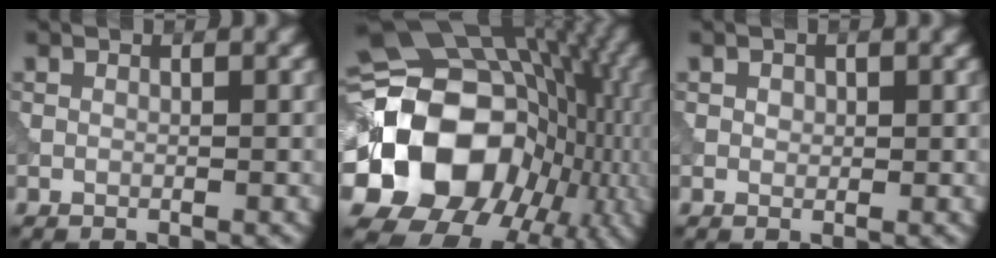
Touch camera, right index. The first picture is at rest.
{"total": 19.8, "force": [-2.6, 16.1, 11.2], "torque": [-0.209, -0.015, -0.049]}
{"total": 0.7, "force": [0.3, 0.6, 0.3], "torque": [-0.006, -0.002, 0.006]}